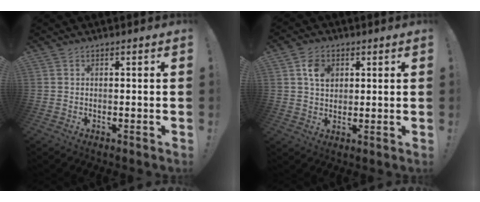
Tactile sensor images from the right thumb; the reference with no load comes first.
{"total": 6.8, "force": [2.7, 5.0, 3.7], "torque": [-0.057, 0.002, 0.050]}